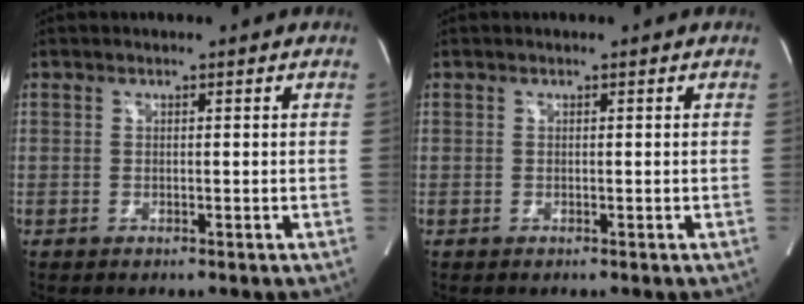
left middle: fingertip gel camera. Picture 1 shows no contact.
{"total": 0.0}